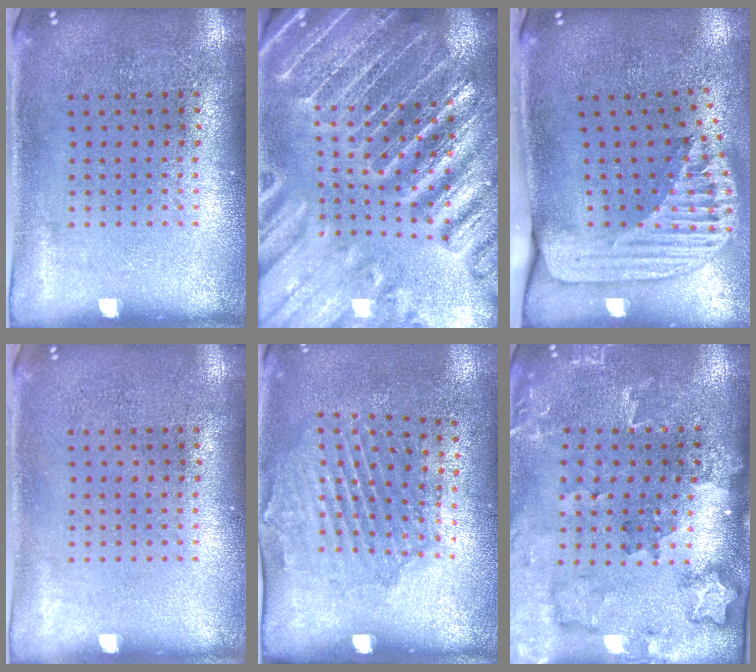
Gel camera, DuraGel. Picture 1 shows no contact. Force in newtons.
{"total": 4.5, "press": 4.1, "slide": 1.9}
{"total": 2.6, "press": 1.8, "slide": 1.9}
{"total": 0.0}
{"total": 1.8, "press": 1.5, "slide": 0.9}
{"total": 1.8, "press": 1.7, "slide": 0.4}